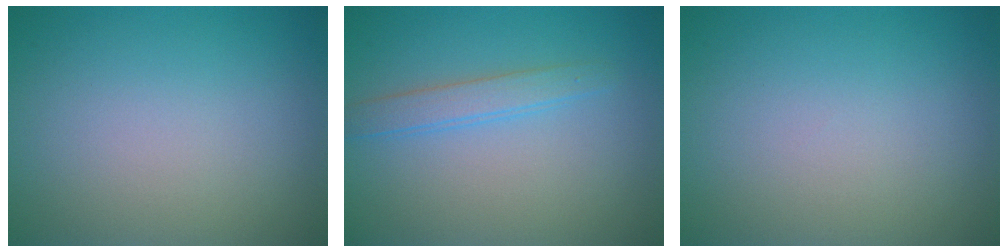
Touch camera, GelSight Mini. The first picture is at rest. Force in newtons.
{"total": 2.1, "press": 2.1, "slide": 0.1}
{"total": 0.0}